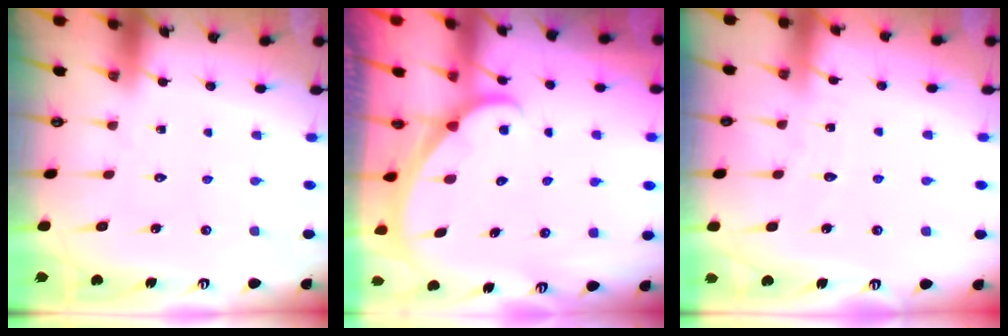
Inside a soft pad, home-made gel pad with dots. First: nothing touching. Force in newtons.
{"total": 1.6, "press": 1.6, "slide": 0.0}
{"total": 3.0, "press": 2.9, "slide": 0.3}